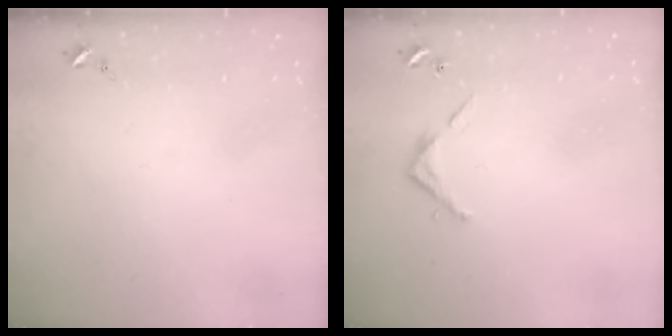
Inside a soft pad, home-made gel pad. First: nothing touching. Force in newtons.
{"total": 3.5, "press": 3.5, "slide": 0.2}